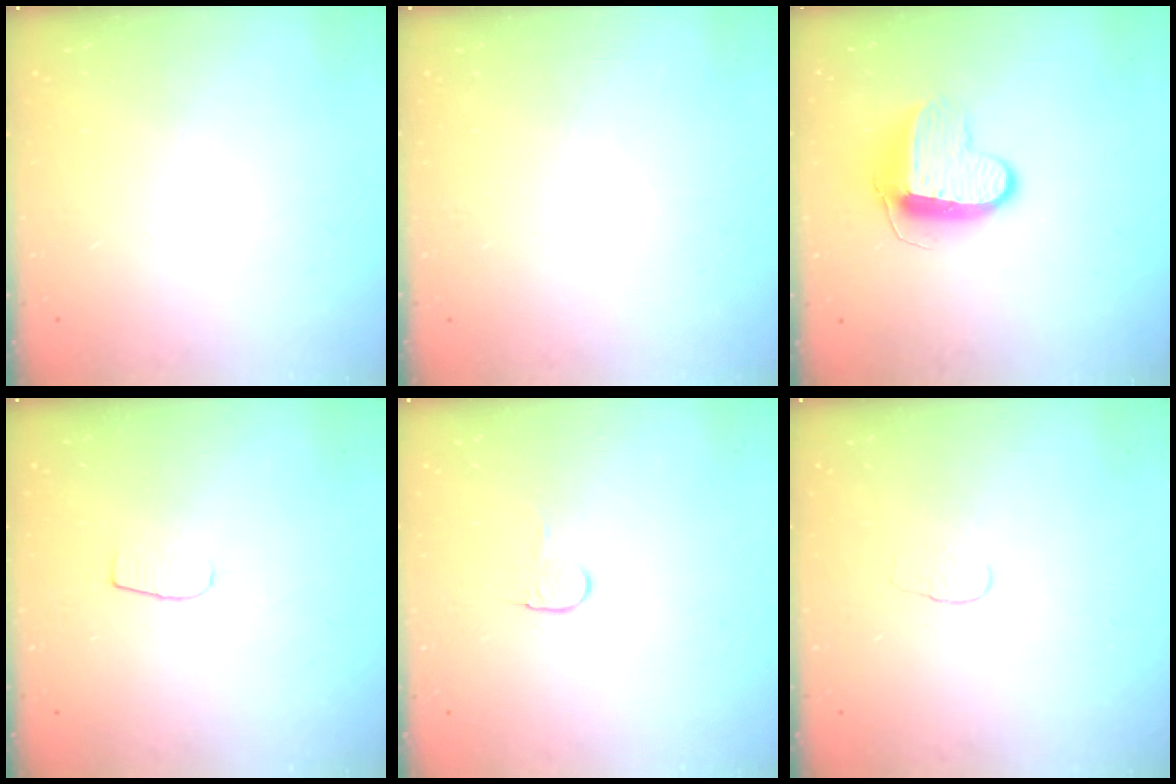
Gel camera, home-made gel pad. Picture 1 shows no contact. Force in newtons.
{"total": 0.0}
{"total": 10.3, "press": 10.3, "slide": 0.4}
{"total": 4.8, "press": 4.8, "slide": 0.6}
{"total": 3.8, "press": 3.7, "slide": 0.4}
{"total": 3.8, "press": 3.8, "slide": 0.3}